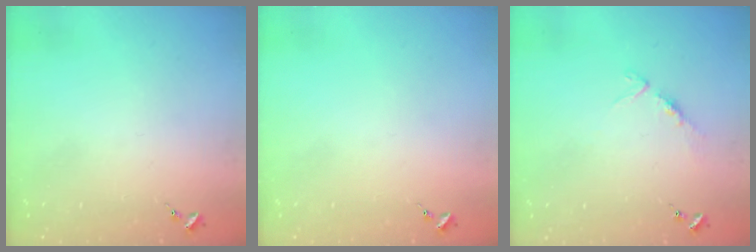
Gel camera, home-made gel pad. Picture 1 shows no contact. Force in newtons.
{"total": 0.0}
{"total": 5.9, "press": 5.9, "slide": 0.5}